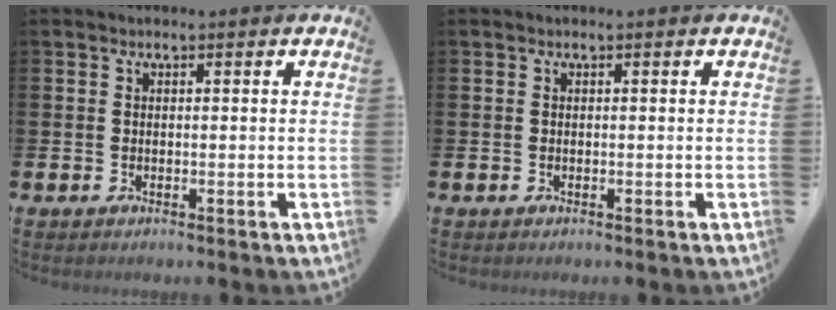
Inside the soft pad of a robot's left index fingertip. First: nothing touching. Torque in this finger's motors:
{"motor_torque": [0.00, 0.00, 0.00, 0.00]}